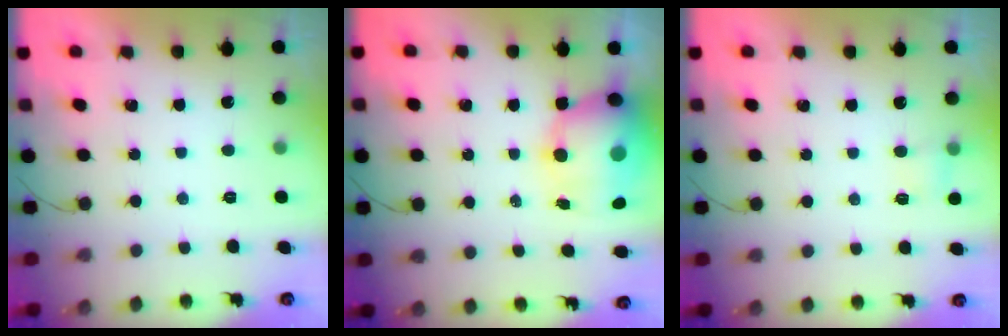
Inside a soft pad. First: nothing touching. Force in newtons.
{"total": 12.9, "press": 12.3, "slide": 3.7}
{"total": 6.8, "press": 2.7, "slide": 6.3}